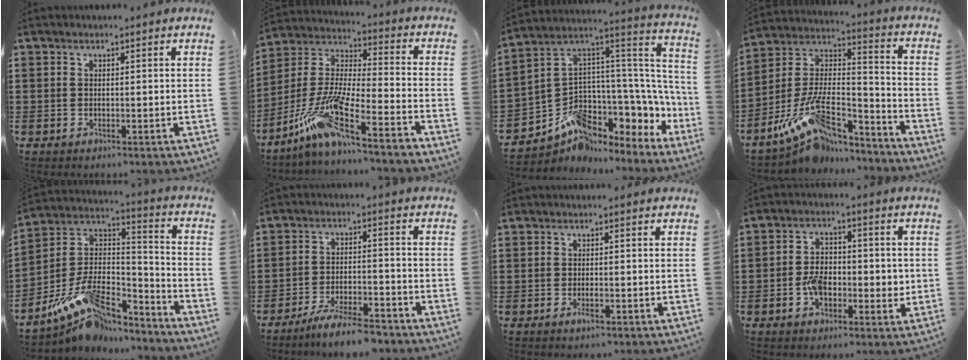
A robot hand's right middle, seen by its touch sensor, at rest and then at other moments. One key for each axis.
{"total": 11.3, "fx": -8.7, "fy": 0.1, "fz": 7.2, "tx": -0.169, "ty": -0.016, "tz": -0.184}
{"total": 5.2, "fx": -2.2, "fy": 4.0, "fz": 2.4, "tx": -0.076, "ty": -0.046, "tz": -0.047}
{"total": 12.1, "fx": -8.8, "fy": 4.4, "fz": 7.0, "tx": -0.150, "ty": 0.013, "tz": -0.173}
{"total": 11.5, "fx": -8.4, "fy": 4.5, "fz": 6.4, "tx": -0.135, "ty": 0.017, "tz": -0.165}
{"total": 7.0, "fx": -6.3, "fy": 0.4, "fz": 3.0, "tx": -0.064, "ty": -0.004, "tz": -0.120}
{"total": 1.5, "fx": -0.8, "fy": 0.3, "fz": 1.3, "tx": -0.032, "ty": -0.005, "tz": -0.015}
{"total": 5.3, "fx": -1.4, "fy": 3.6, "fz": 3.7, "tx": -0.054, "ty": 0.005, "tz": -0.029}